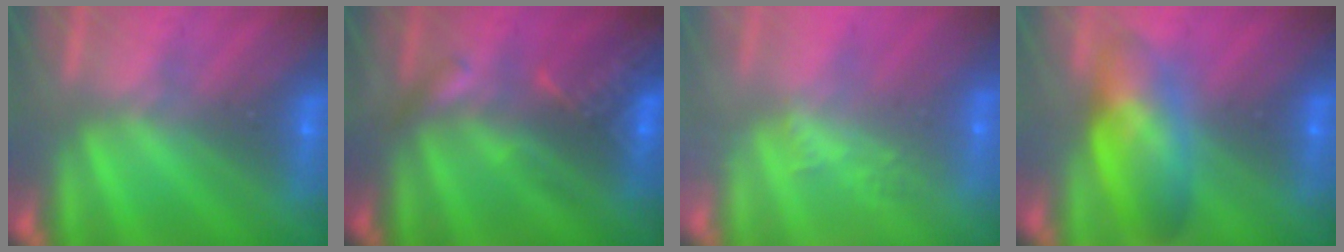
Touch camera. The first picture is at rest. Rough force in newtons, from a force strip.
{"total": 2.7}
{"total": 2.2}
{"total": 7.6}